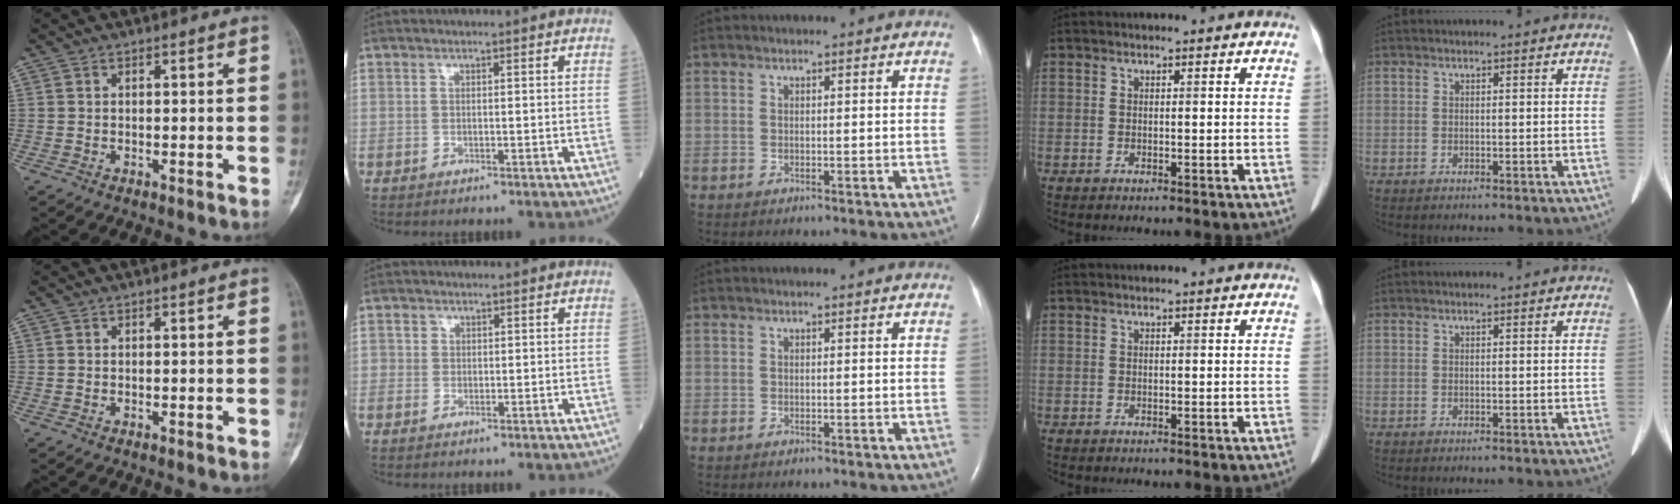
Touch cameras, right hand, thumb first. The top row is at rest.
{"index": {"total": 1.0, "force": [0.0, 1.0, 0.2], "torque": [0.003, 0.002, -0.002]}}